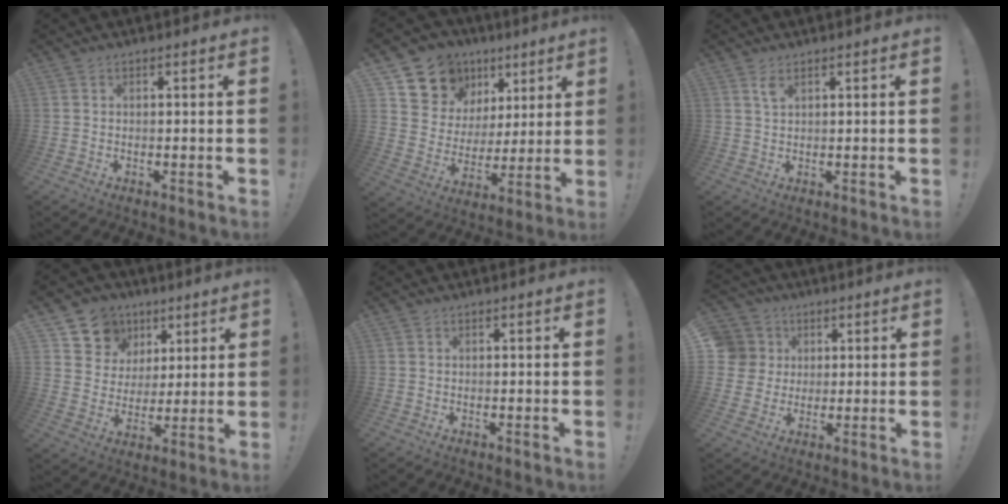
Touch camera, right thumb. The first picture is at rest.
{"total": 12.2, "force": [7.5, 9.5, 1.9], "torque": [-0.035, -0.053, 0.154]}
{"total": 2.4, "force": [1.3, 0.9, 1.9], "torque": [-0.028, -0.004, 0.021]}
{"total": 10.5, "force": [5.2, 9.0, 1.6], "torque": [-0.026, -0.032, 0.106]}
{"total": 0.0}
{"total": 8.5, "force": [1.7, 8.1, 1.8], "torque": [-0.023, -0.007, 0.038]}